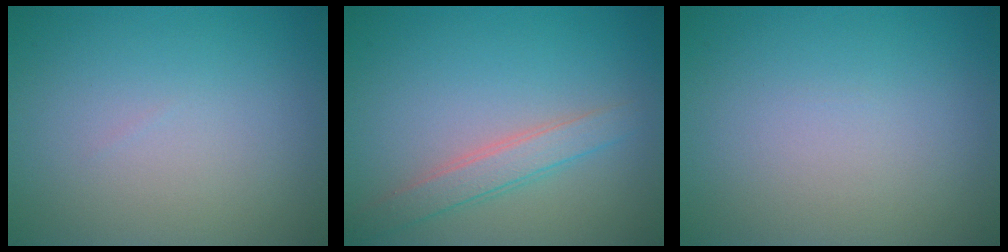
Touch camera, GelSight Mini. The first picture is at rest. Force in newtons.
{"total": 2.5, "press": 2.5, "slide": 0.1}
{"total": 0.0}